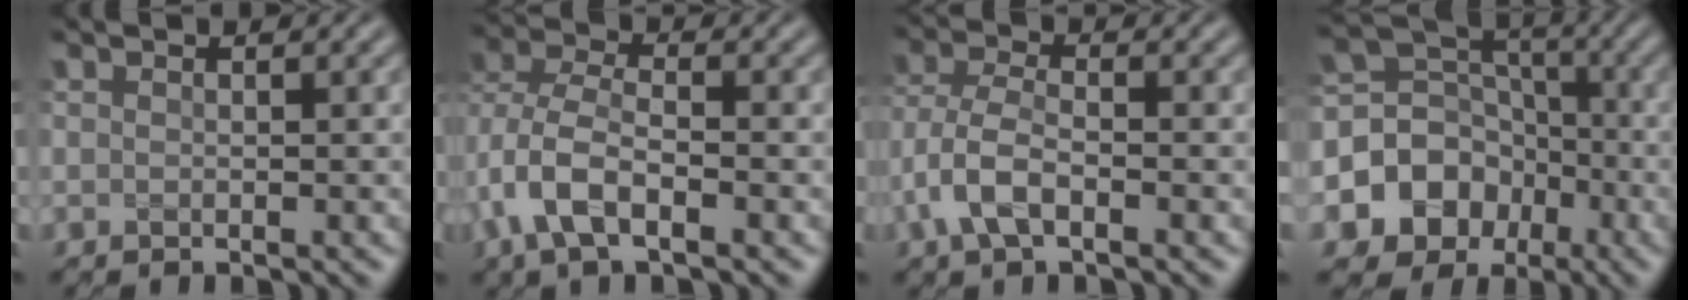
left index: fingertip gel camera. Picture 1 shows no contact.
{"total": 5.9, "force": [-2.1, 3.3, 4.4], "torque": [-0.101, 0.001, -0.050]}
{"total": 4.3, "force": [-1.8, 2.1, 3.3], "torque": [-0.079, 0.003, -0.044]}
{"total": 10.0, "force": [-3.6, 8.8, 3.3], "torque": [-0.068, 0.008, -0.085]}